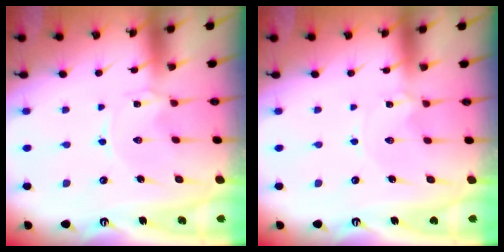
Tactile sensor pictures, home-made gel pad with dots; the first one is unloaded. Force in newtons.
{"total": 0.7, "press": 0.7, "slide": 0.1}